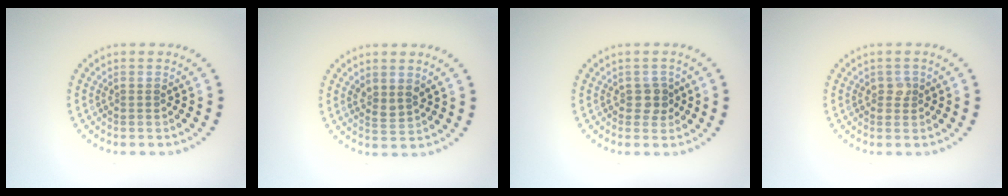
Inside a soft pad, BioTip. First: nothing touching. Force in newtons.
{"total": 1.6, "press": 1.3, "slide": 0.9}
{"total": 1.4, "press": 1.4, "slide": 0.5}
{"total": 1.2, "press": 1.1, "slide": 0.4}